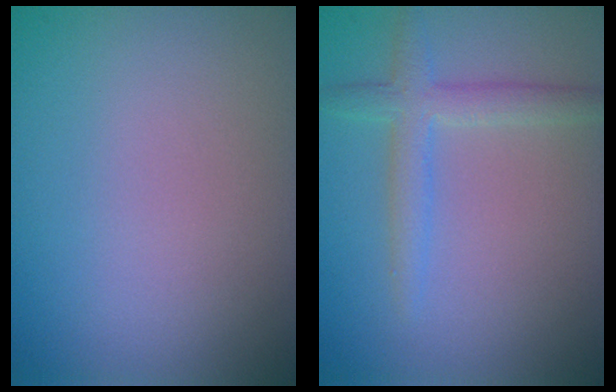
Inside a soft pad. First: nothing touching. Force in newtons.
{"total": 2.8, "press": 2.8, "slide": 0.1}